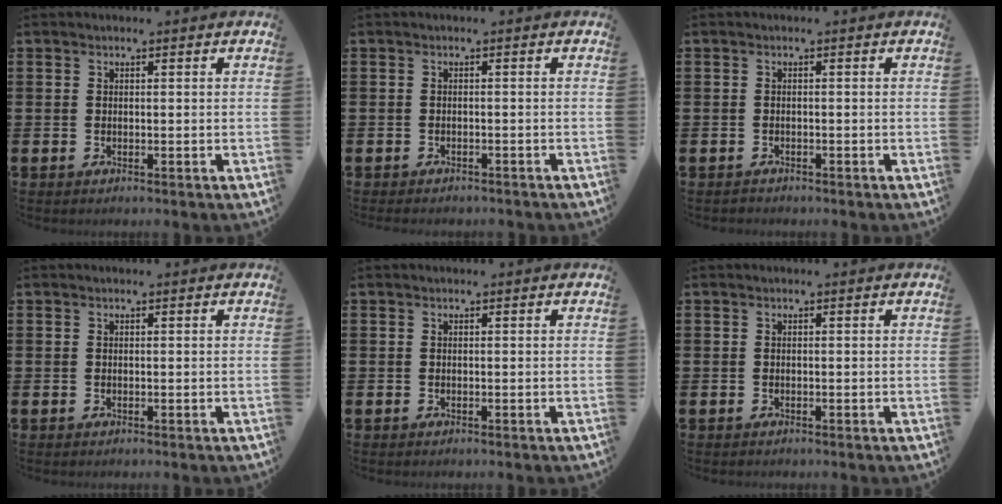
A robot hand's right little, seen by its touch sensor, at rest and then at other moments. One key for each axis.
{"total": 0.0}
{"total": 0.0}
{"total": 0.0}
{"total": 0.0}
{"total": 0.0}